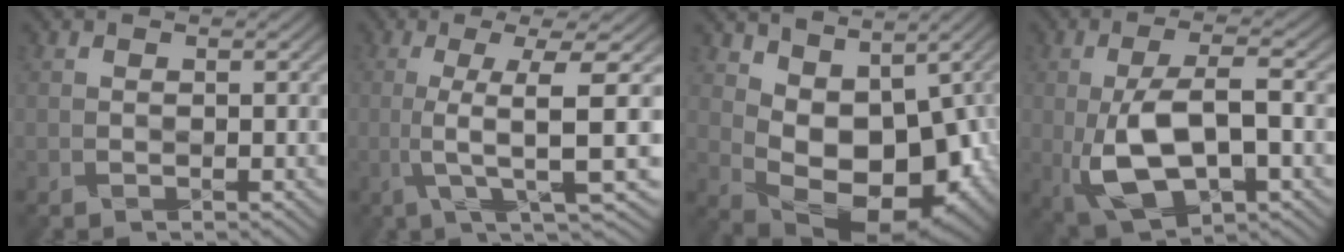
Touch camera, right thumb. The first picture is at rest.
{"total": 7.9, "force": [-0.9, 0.4, 7.8], "torque": [-0.132, 0.018, -0.016]}
{"total": 10.9, "force": [1.6, 6.7, 8.4], "torque": [-0.150, -0.019, 0.037]}
{"total": 11.0, "force": [-2.4, 4.6, 9.7], "torque": [-0.195, -0.004, -0.041]}